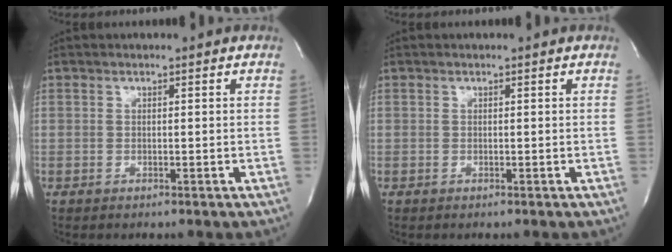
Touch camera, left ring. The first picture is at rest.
{"total": 0.0}